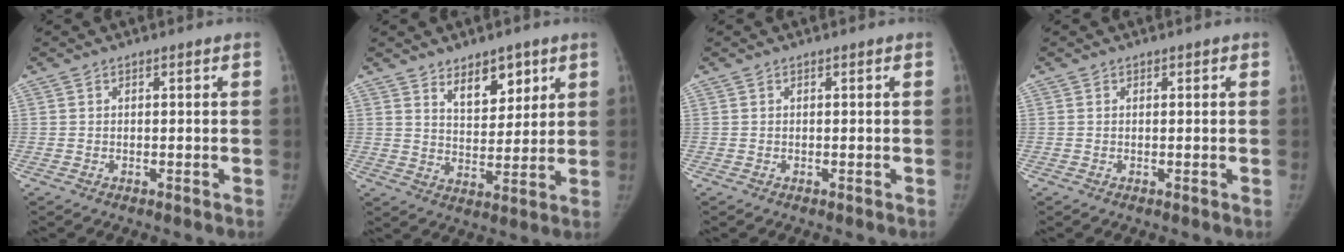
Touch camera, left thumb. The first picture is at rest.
{"total": 8.2, "force": [4.9, 4.5, 4.8], "torque": [-0.035, -0.036, 0.082]}
{"total": 0.0}
{"total": 0.0}